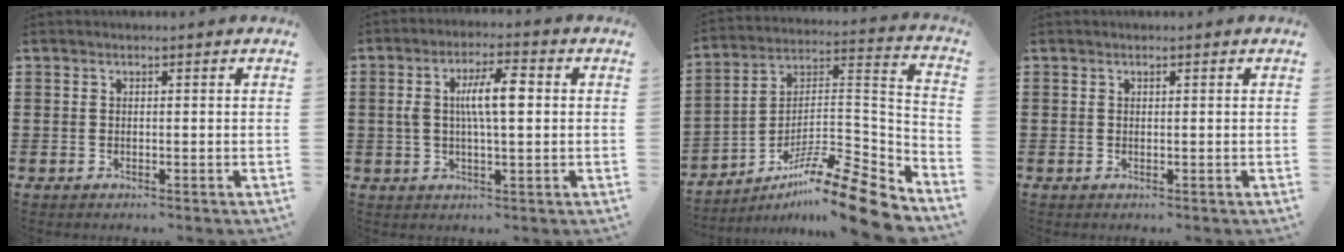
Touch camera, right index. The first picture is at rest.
{"total": 7.4, "force": [0.9, 2.3, 7.0], "torque": [-0.135, 0.010, 0.013]}
{"total": 13.5, "force": [-10.9, 1.4, 7.9], "torque": [-0.117, 0.026, -0.207]}
{"total": 0.0}